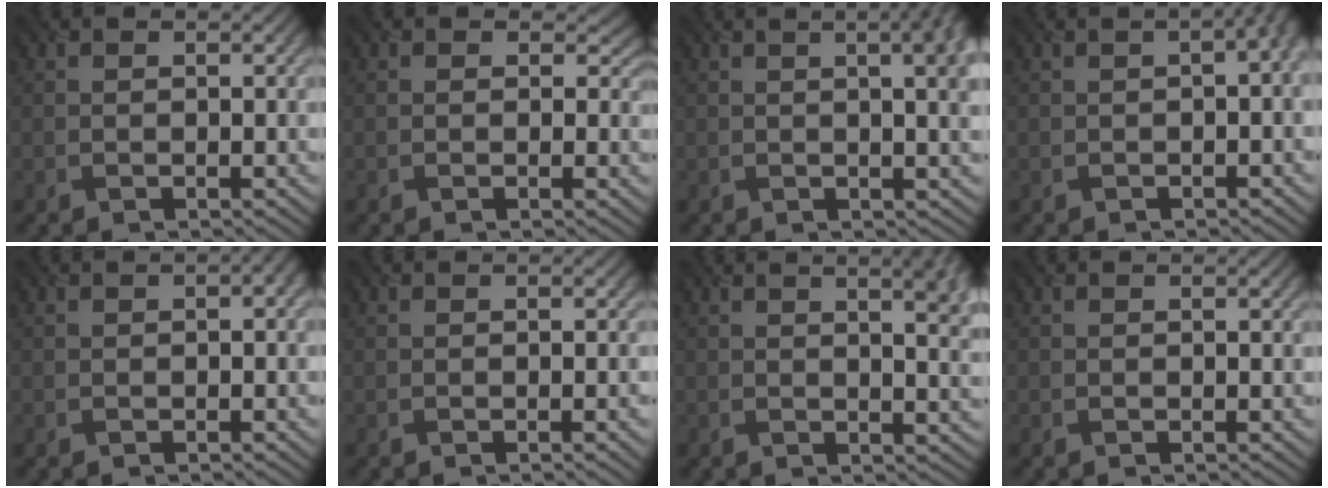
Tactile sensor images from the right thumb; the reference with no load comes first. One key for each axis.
{"total": 1.8, "fx": 0.4, "fy": 1.4, "fz": 1.0, "tx": -0.015, "ty": -0.005, "tz": 0.006}
{"total": 7.0, "fx": 2.2, "fy": 2.3, "fz": 6.2, "tx": -0.055, "ty": 0.018, "tz": 0.018}
{"total": 4.9, "fx": 0.0, "fy": 2.3, "fz": 4.3, "tx": -0.041, "ty": 0.007, "tz": 0.008}
{"total": 2.2, "fx": 0.2, "fy": 1.2, "fz": 1.9, "tx": -0.025, "ty": 0.000, "tz": 0.008}
{"total": 1.2, "fx": -0.1, "fy": -0.1, "fz": 1.1, "tx": -0.018, "ty": -0.002, "tz": -0.003}
{"total": 6.7, "fx": 3.0, "fy": 2.3, "fz": 5.6, "tx": -0.058, "ty": 0.012, "tz": 0.042}
{"total": 0.0}